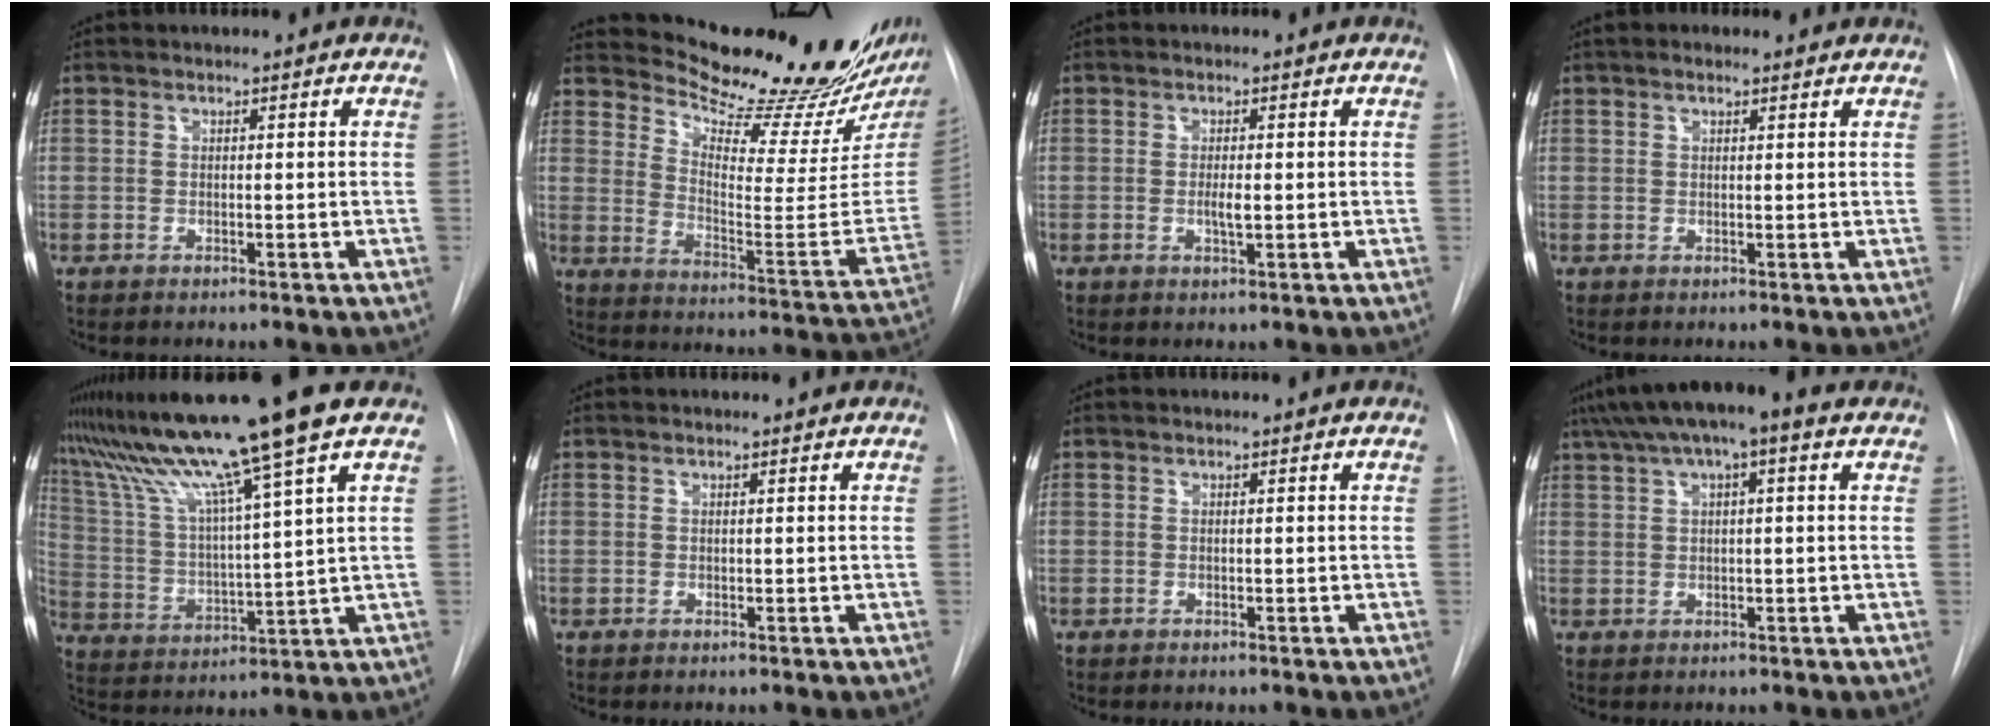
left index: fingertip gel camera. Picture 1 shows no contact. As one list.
[{"total": 22.3, "force": [19.7, 1.3, 10.3], "torque": [-0.157, -0.093, 0.271]}, {"total": 1.8, "force": [-0.1, 0.4, 1.8], "torque": [-0.035, -0.002, -0.002]}, {"total": 2.0, "force": [1.5, 0.8, 1.0], "torque": [-0.019, 0.017, 0.022]}, {"total": 16.0, "force": [11.7, -2.6, 10.7], "torque": [-0.186, -0.001, 0.206]}, {"total": 0.0}, {"total": 0.0}, {"total": 9.8, "force": [5.9, 2.0, 7.6], "torque": [-0.129, 0.049, 0.089]}]